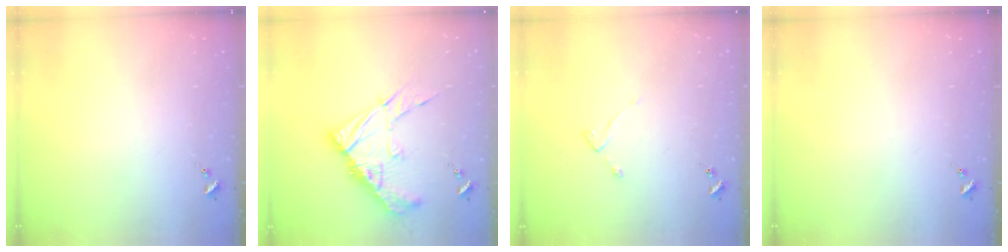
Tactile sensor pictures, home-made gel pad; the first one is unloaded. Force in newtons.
{"total": 15.6, "press": 15.5, "slide": 1.4}
{"total": 2.2, "press": 2.1, "slide": 0.4}
{"total": 0.0}